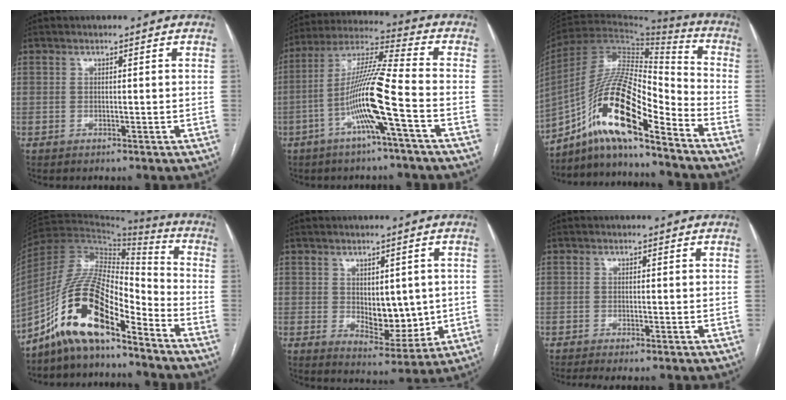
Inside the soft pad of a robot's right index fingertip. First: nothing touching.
{"total": 13.0, "force": [-4.5, -0.9, 12.1], "torque": [-0.235, 0.009, -0.091]}
{"total": 16.8, "force": [-10.0, 2.9, 13.2], "torque": [-0.250, 0.017, -0.175]}
{"total": 15.1, "force": [-9.8, 4.1, 10.7], "torque": [-0.210, 0.028, -0.178]}
{"total": 7.6, "force": [0.1, 3.9, 6.5], "torque": [-0.088, -0.004, 0.019]}
{"total": 2.2, "force": [-1.7, 0.0, 1.4], "torque": [-0.020, -0.003, -0.028]}